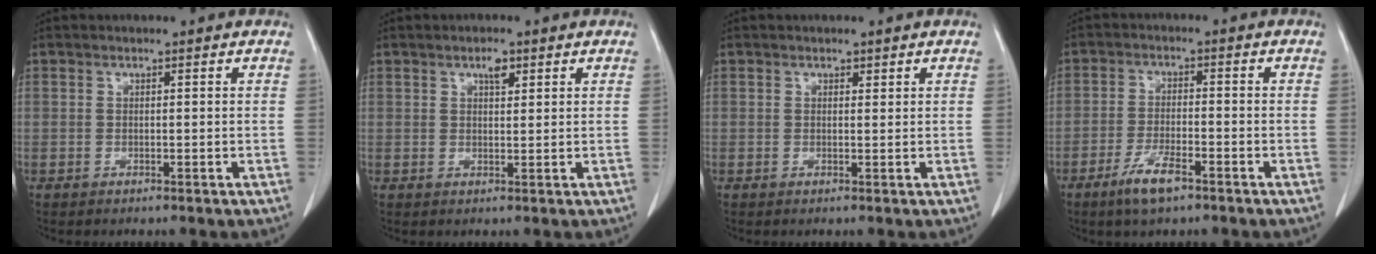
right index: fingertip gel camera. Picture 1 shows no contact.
{"total": 2.6, "force": [1.4, 1.1, 1.8], "torque": [-0.034, 0.001, 0.026]}
{"total": 1.0, "force": [0.6, 0.7, 0.4], "torque": [-0.007, 0.004, 0.012]}
{"total": 6.2, "force": [-4.0, 1.6, 4.5], "torque": [-0.091, -0.006, -0.070]}